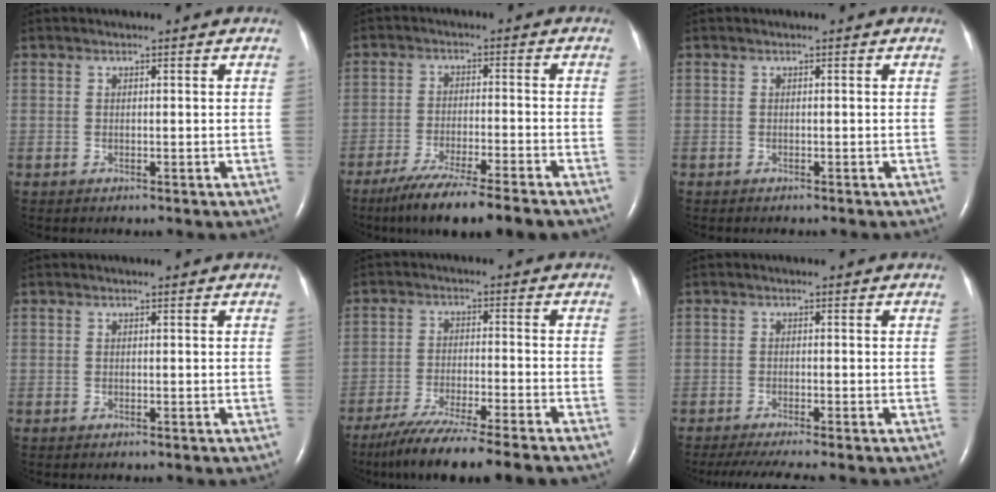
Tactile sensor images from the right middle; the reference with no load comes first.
{"total": 11.6, "force": [-9.2, -0.2, 7.0], "torque": [-0.110, -0.033, -0.148]}
{"total": 0.7, "force": [-0.6, 0.2, 0.3], "torque": [-0.008, -0.001, -0.008]}
{"total": 0.0}
{"total": 12.6, "force": [-10.5, -0.8, 6.9], "torque": [-0.107, -0.042, -0.168]}
{"total": 6.2, "force": [-5.1, -0.4, 3.4], "torque": [-0.051, -0.017, -0.083]}